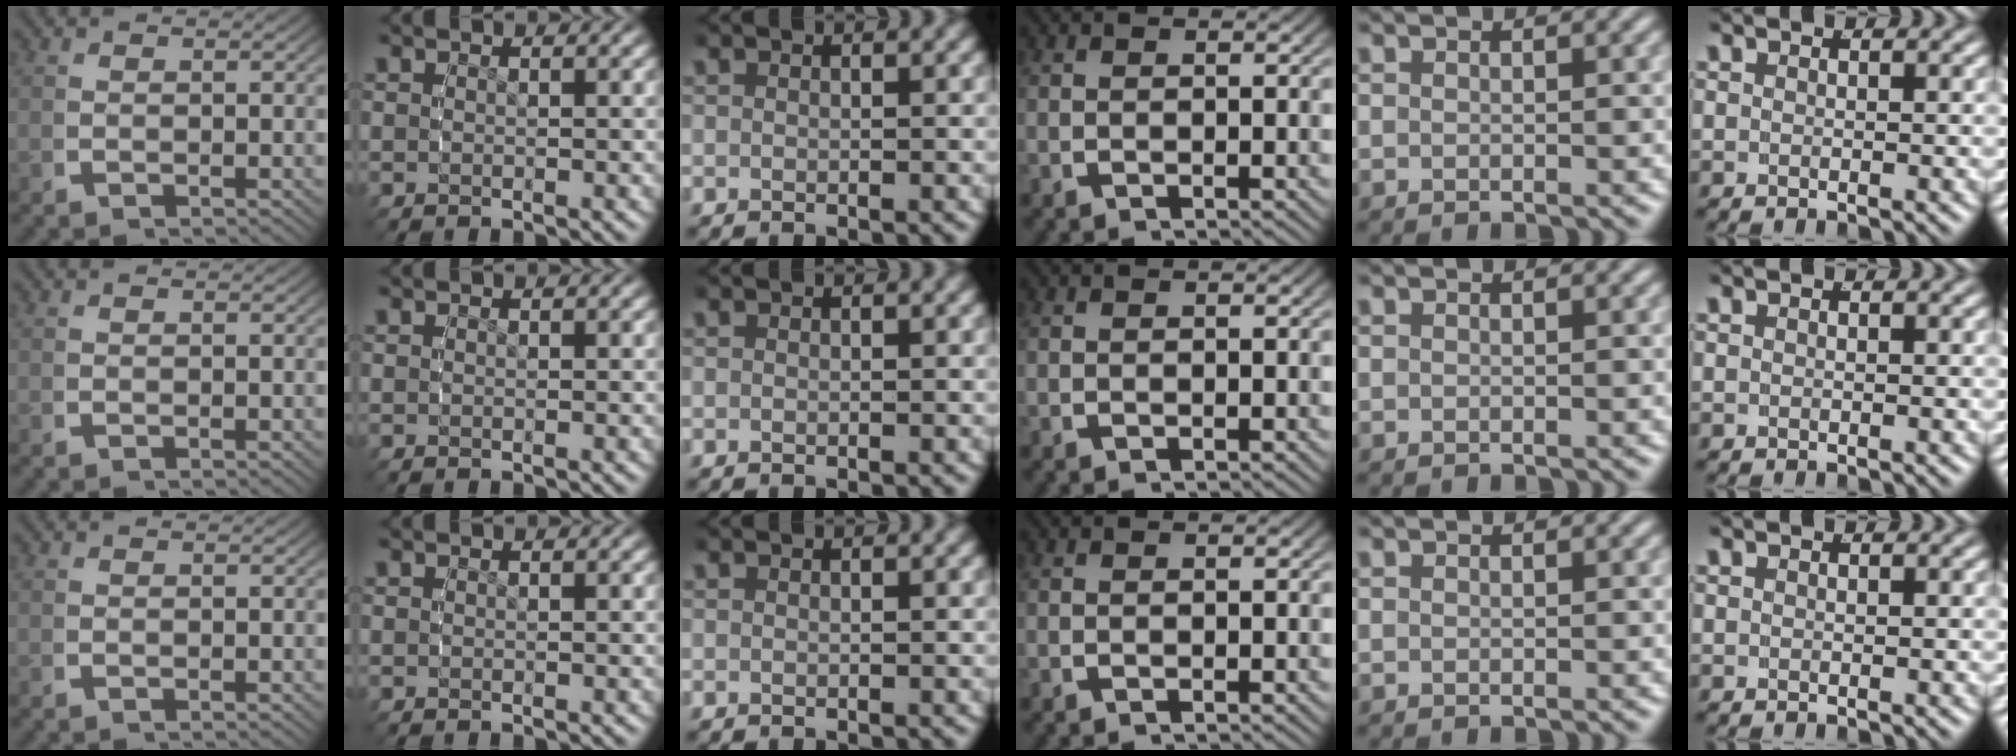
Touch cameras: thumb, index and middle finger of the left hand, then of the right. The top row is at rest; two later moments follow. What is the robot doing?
{"motion": "reach", "object": "paper plate"}